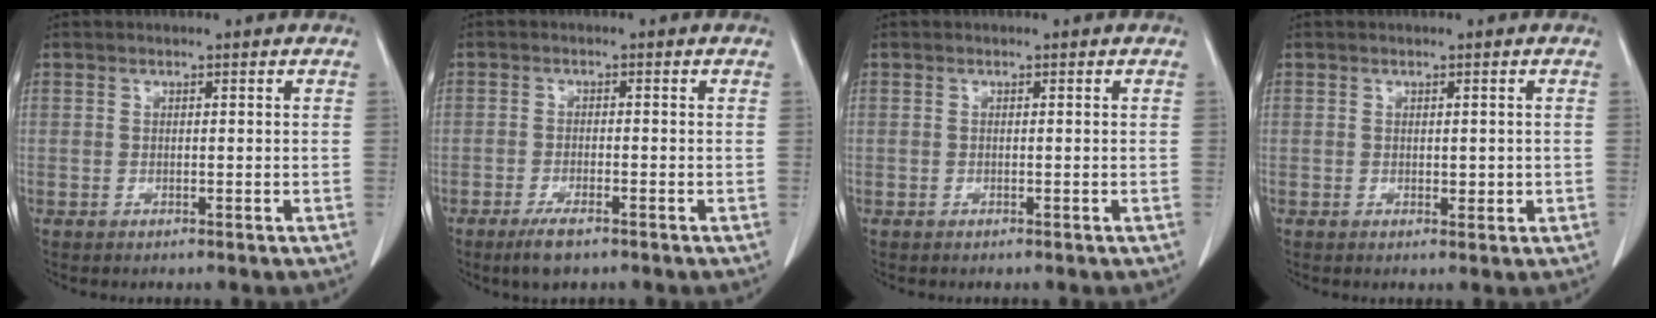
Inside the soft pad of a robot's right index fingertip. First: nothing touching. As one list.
[{"total": 3.7, "force": [-2.5, 0.8, 2.6], "torque": [-0.053, -0.004, -0.042]}, {"total": 0.0}, {"total": 1.4, "force": [0.0, 0.9, 1.2], "torque": [-0.013, -0.002, 0.003]}]